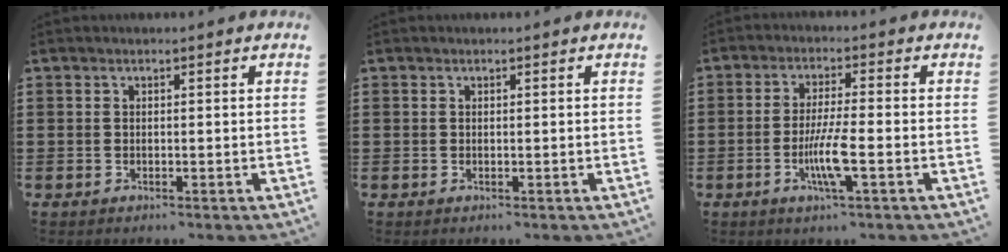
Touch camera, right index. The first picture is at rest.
{"total": 0.0}
{"total": 6.5, "force": [-2.1, 0.7, 6.1], "torque": [-0.121, -0.014, -0.041]}